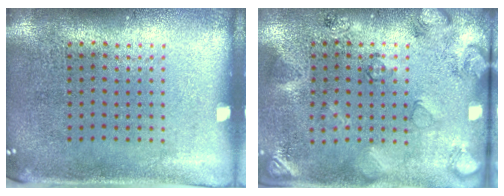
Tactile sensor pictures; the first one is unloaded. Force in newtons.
{"total": 2.6, "press": 1.8, "slide": 1.9}